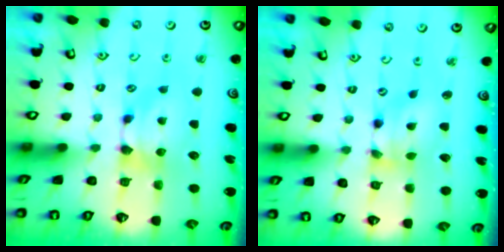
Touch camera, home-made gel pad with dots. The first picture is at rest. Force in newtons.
{"total": 4.1, "press": 3.5, "slide": 2.2}